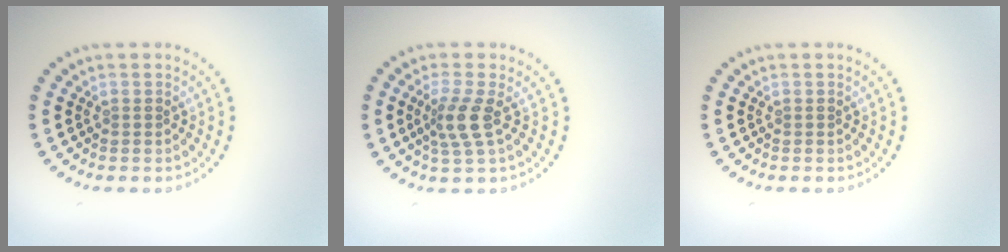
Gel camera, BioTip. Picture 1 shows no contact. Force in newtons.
{"total": 2.7, "press": 2.1, "slide": 1.8}
{"total": 0.0}